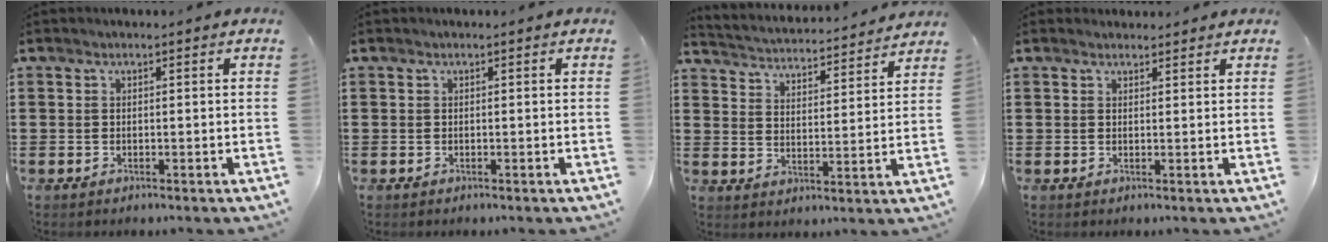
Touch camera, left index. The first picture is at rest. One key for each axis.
{"total": 0.0}
{"total": 3.1, "fx": 3.1, "fy": -0.2, "fz": -0.1, "tx": -0.020, "ty": -0.035, "tz": 0.045}
{"total": 1.2, "fx": 1.2, "fy": 0.4, "fz": 0.1, "tx": -0.004, "ty": 0.001, "tz": 0.024}